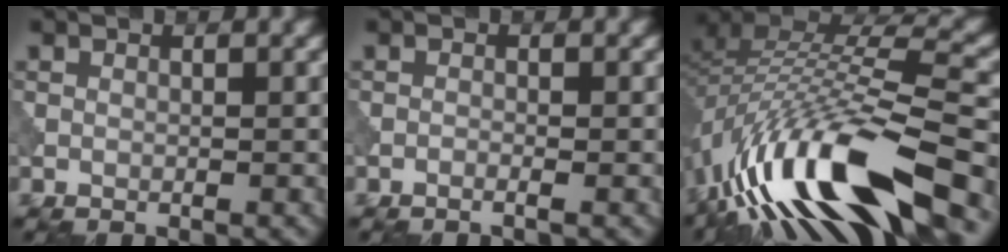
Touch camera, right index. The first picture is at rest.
{"total": 0.5, "force": [-0.4, 0.0, 0.4], "torque": [-0.007, 0.001, -0.009]}
{"total": 15.0, "force": [-8.6, 5.0, 11.3], "torque": [-0.219, 0.023, -0.152]}